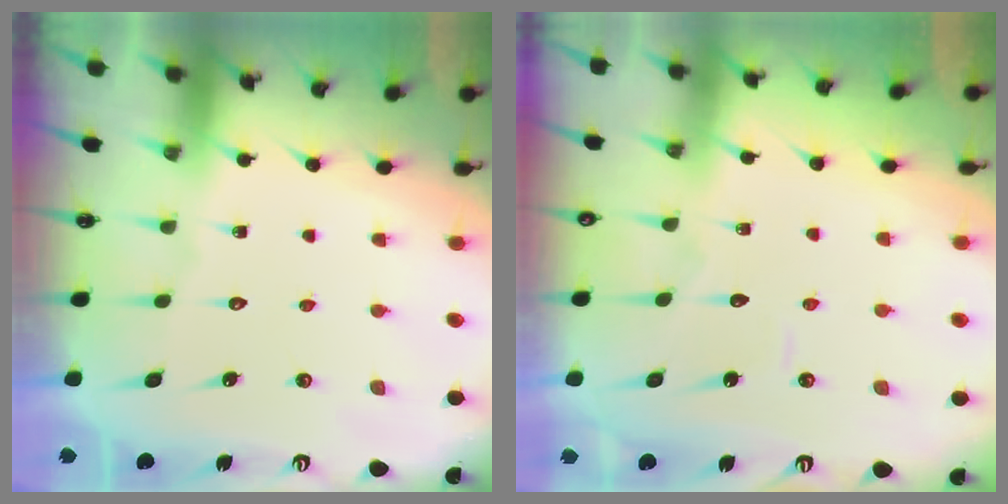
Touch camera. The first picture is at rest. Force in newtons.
{"total": 2.8, "press": 2.8, "slide": 0.3}